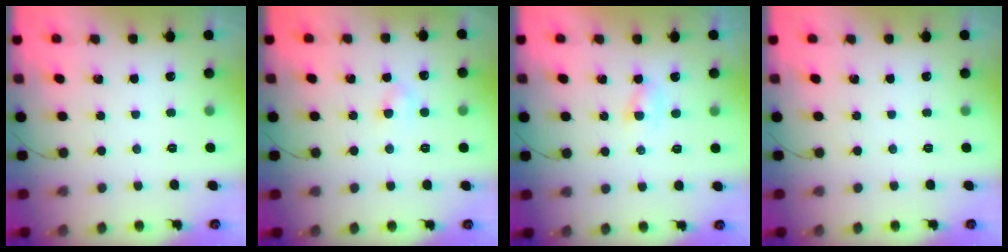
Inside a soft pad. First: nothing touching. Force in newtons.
{"total": 2.8, "press": 2.6, "slide": 1.2}
{"total": 1.6, "press": 1.4, "slide": 0.7}
{"total": 0.0}